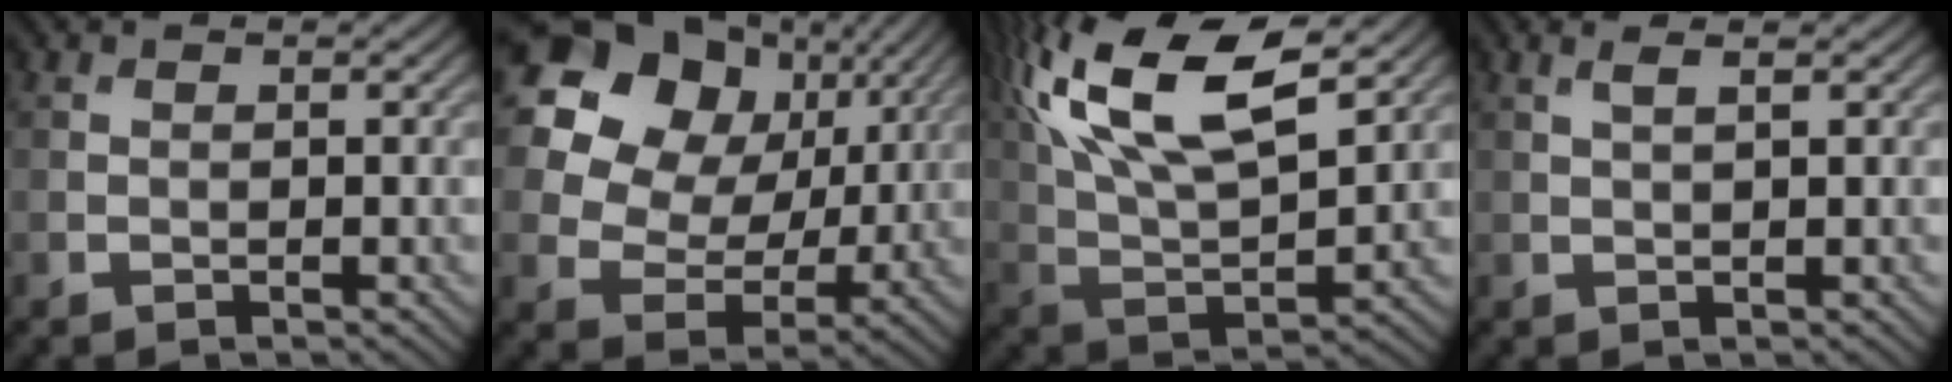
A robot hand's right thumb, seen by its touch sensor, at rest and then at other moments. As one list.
[{"total": 20.2, "force": [9.0, 15.2, 9.8], "torque": [-0.275, 0.082, 0.175]}, {"total": 17.8, "force": [8.9, 7.0, 13.7], "torque": [-0.307, 0.030, 0.146]}, {"total": 1.7, "force": [0.9, 0.2, 1.4], "torque": [-0.024, 0.005, 0.014]}]